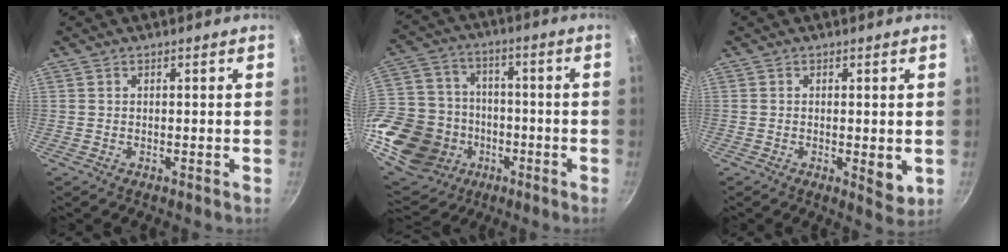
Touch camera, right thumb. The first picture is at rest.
{"total": 25.6, "force": [-8.9, 20.5, 12.5], "torque": [-0.264, 0.044, -0.135]}
{"total": 4.0, "force": [-0.5, 1.6, 3.6], "torque": [-0.055, -0.014, -0.005]}